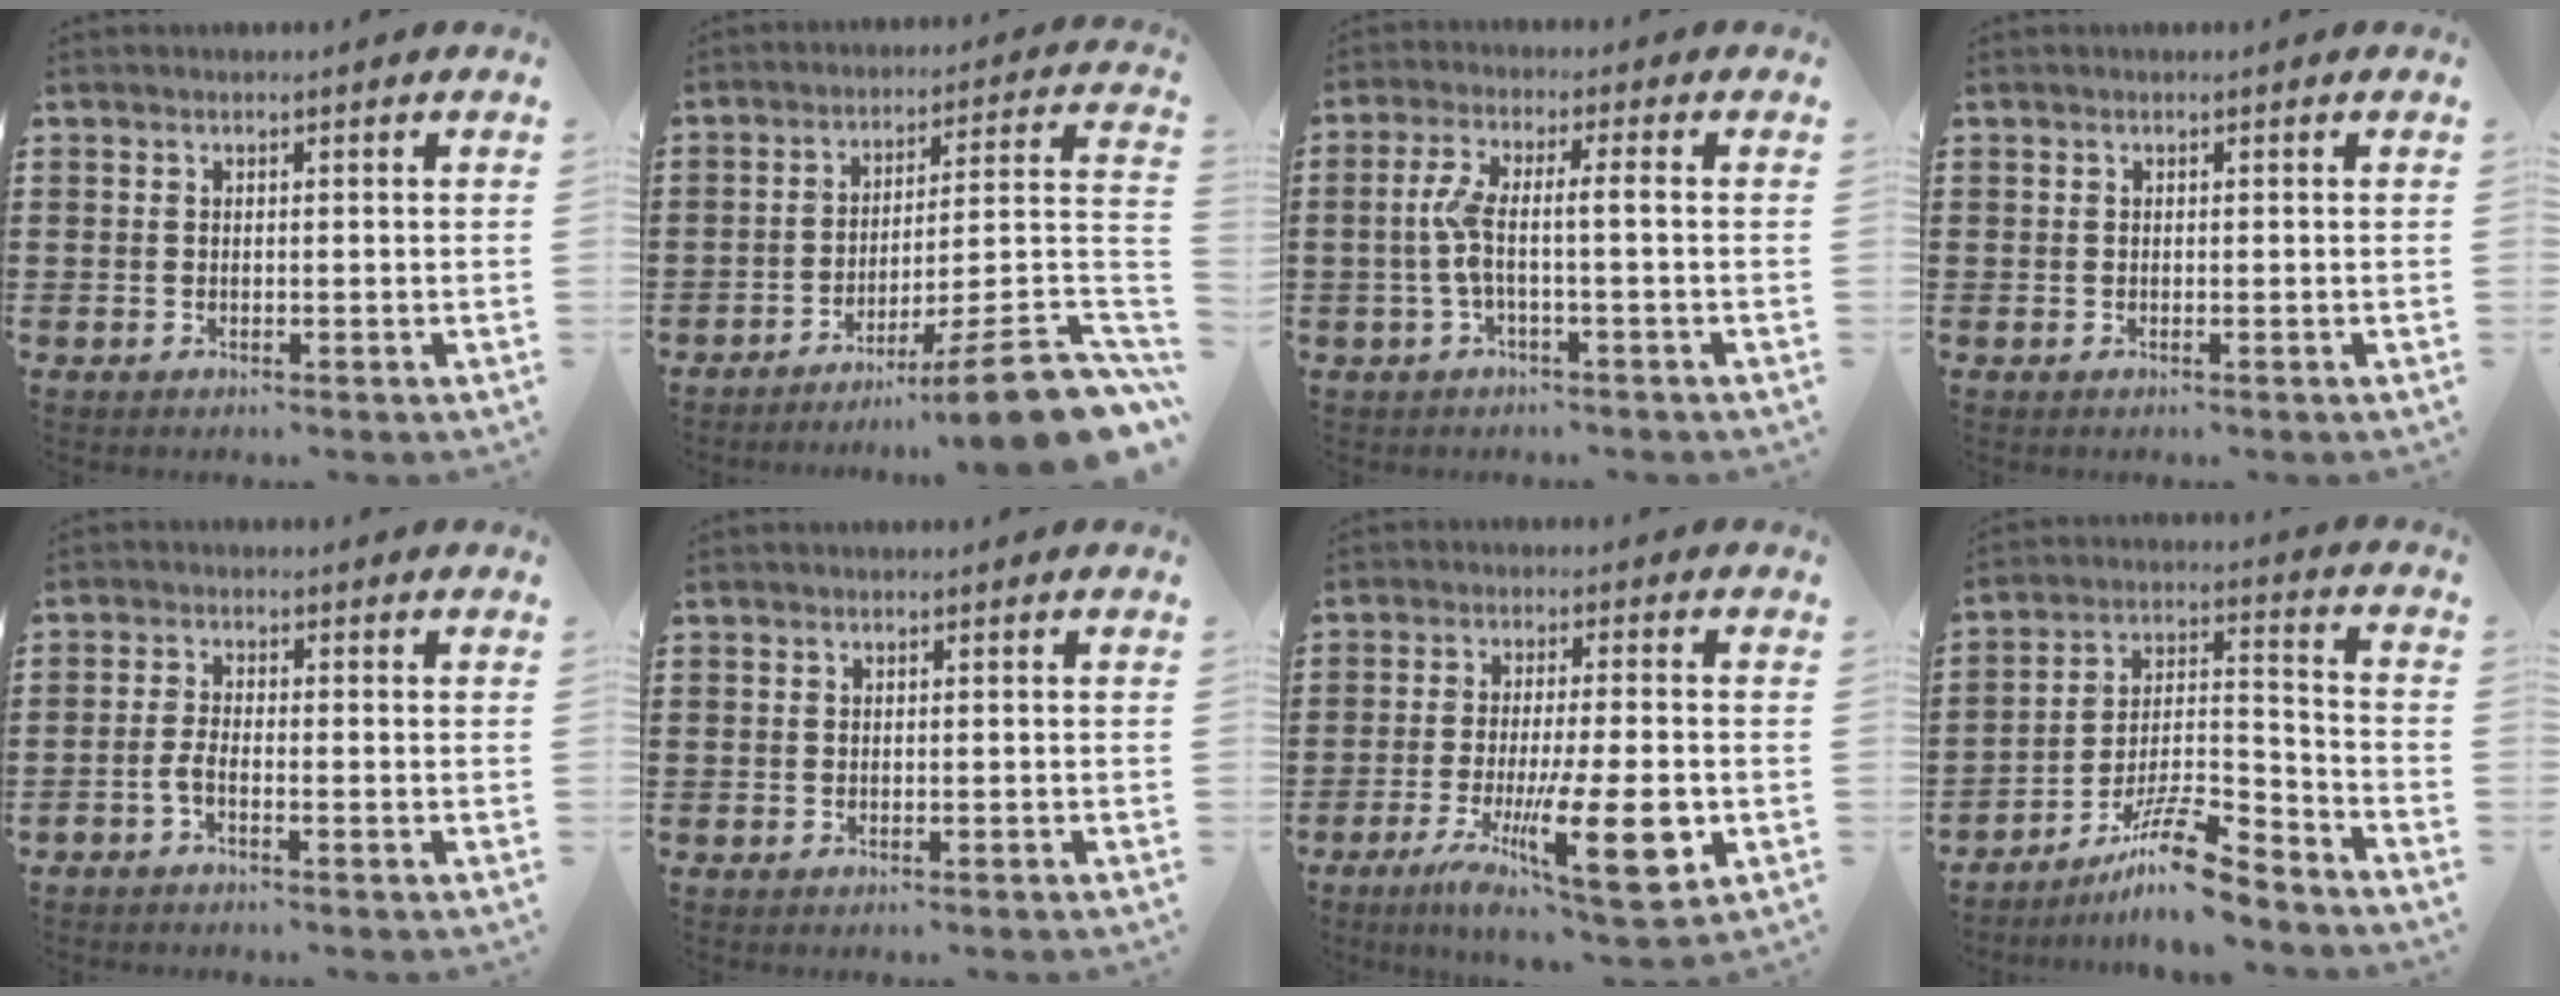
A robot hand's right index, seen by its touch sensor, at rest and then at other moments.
{"total": 10.7, "force": [-7.3, 0.0, 7.9], "torque": [-0.110, 0.002, -0.139]}
{"total": 5.1, "force": [-0.8, 0.3, 5.1], "torque": [-0.116, -0.009, -0.025]}
{"total": 0.0}
{"total": 2.2, "force": [-1.3, 0.4, 1.7], "torque": [-0.046, -0.005, -0.029]}
{"total": 0.0}
{"total": 14.5, "force": [-4.2, 3.6, 13.4], "torque": [-0.233, -0.017, -0.064]}
{"total": 11.5, "force": [-9.1, 2.1, 6.6], "torque": [-0.119, 0.024, -0.174]}